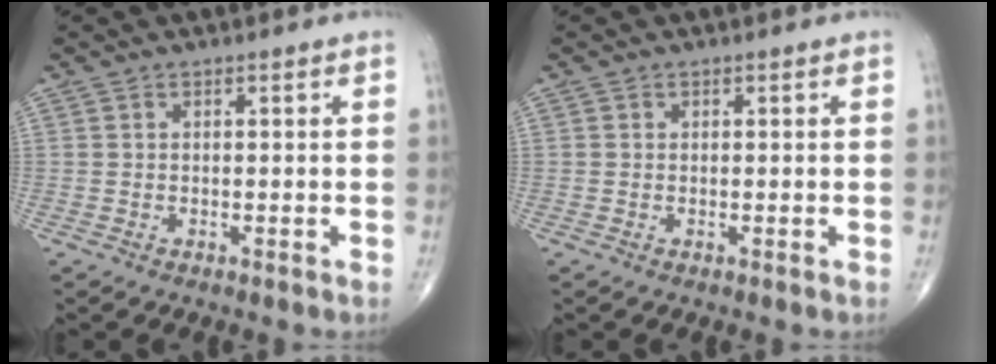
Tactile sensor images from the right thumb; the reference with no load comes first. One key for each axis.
{"total": 0.0}